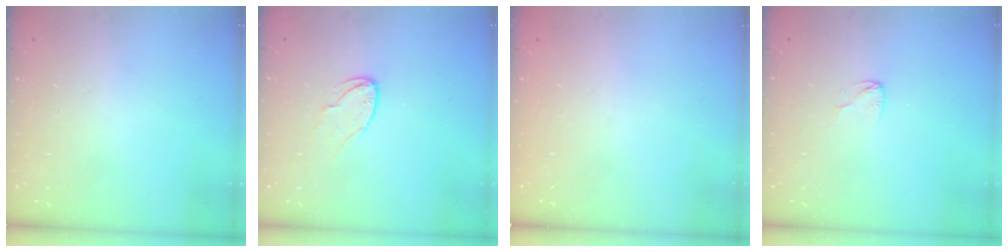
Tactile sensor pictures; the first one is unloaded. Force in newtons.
{"total": 6.0, "press": 6.0, "slide": 0.5}
{"total": 0.0}
{"total": 3.5, "press": 3.5, "slide": 0.2}